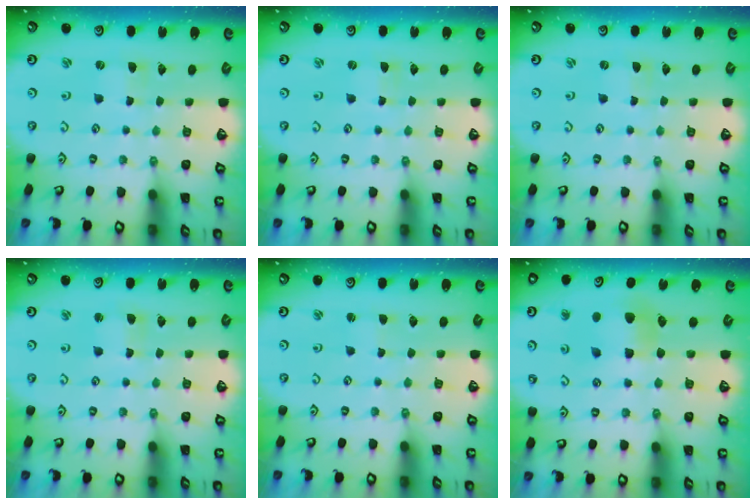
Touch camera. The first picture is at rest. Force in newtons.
{"total": 0.0}
{"total": 0.0}
{"total": 1.5, "press": 1.5, "slide": 0.3}
{"total": 0.8, "press": 0.8, "slide": 0.1}
{"total": 6.1, "press": 6.1, "slide": 0.6}